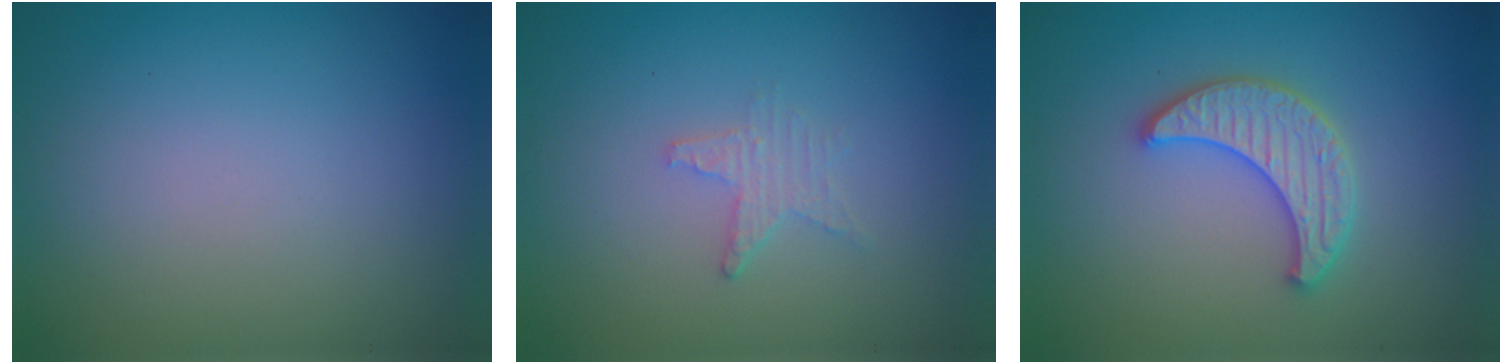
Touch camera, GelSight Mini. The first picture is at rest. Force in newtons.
{"total": 1.5, "press": 1.4, "slide": 0.3}
{"total": 4.0, "press": 4.0, "slide": 0.7}